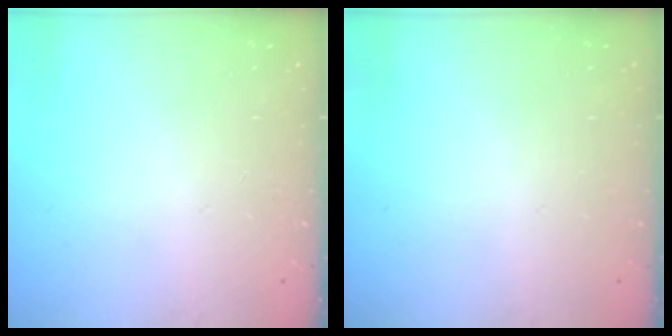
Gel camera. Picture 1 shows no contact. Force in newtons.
{"total": 0.0}